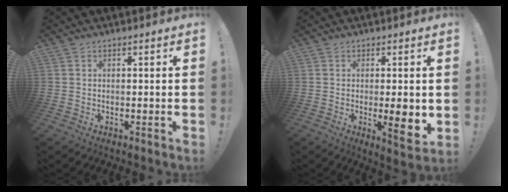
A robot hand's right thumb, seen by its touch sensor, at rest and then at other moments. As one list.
[{"total": 7.4, "force": [-0.7, 1.5, 7.2], "torque": [-0.086, -0.015, -0.008]}]